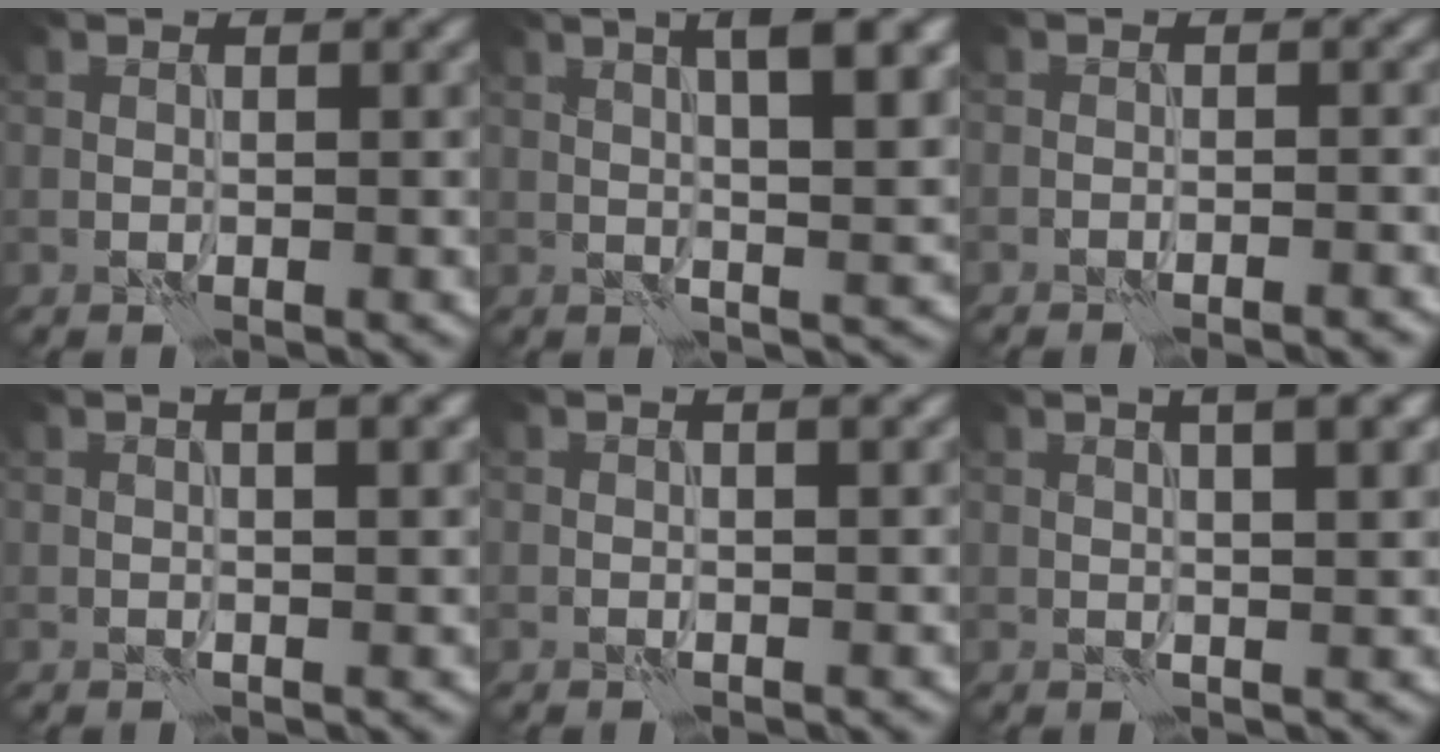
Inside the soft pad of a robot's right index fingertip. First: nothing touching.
{"total": 7.2, "force": [2.5, 2.0, 6.4], "torque": [-0.065, 0.018, 0.030]}
{"total": 2.4, "force": [-2.3, 0.3, 0.5], "torque": [0.002, 0.013, -0.034]}
{"total": 5.0, "force": [2.3, 2.0, 4.0], "torque": [-0.027, 0.020, 0.006]}
{"total": 1.6, "force": [0.8, 0.5, 1.3], "torque": [-0.012, -0.002, 0.001]}
{"total": 6.7, "force": [3.3, 2.5, 5.3], "torque": [-0.035, 0.037, 0.020]}